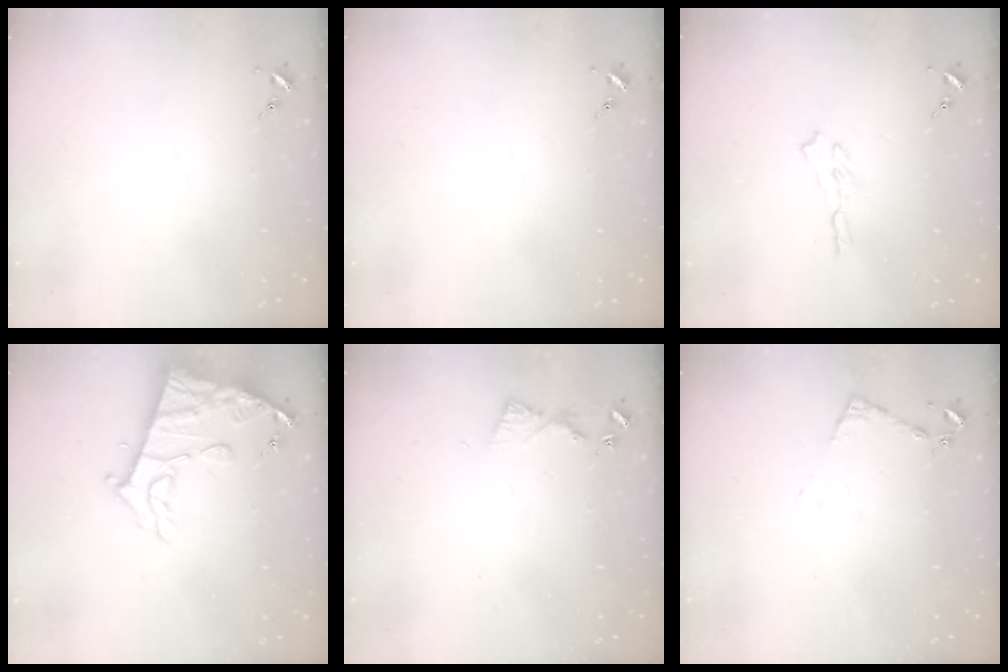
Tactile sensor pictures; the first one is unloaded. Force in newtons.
{"total": 0.0}
{"total": 3.7, "press": 3.7, "slide": 0.3}
{"total": 14.0, "press": 13.9, "slide": 1.1}
{"total": 4.8, "press": 4.7, "slide": 0.5}
{"total": 6.2, "press": 6.2, "slide": 0.8}